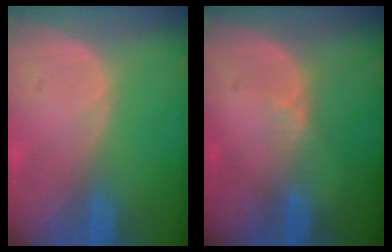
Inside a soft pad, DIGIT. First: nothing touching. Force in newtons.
{"total": 2.0, "press": 1.6, "slide": 1.3}